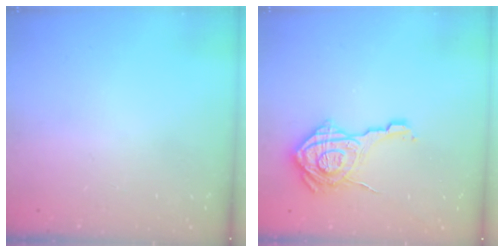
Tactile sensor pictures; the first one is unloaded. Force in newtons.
{"total": 17.5, "press": 17.5, "slide": 0.7}